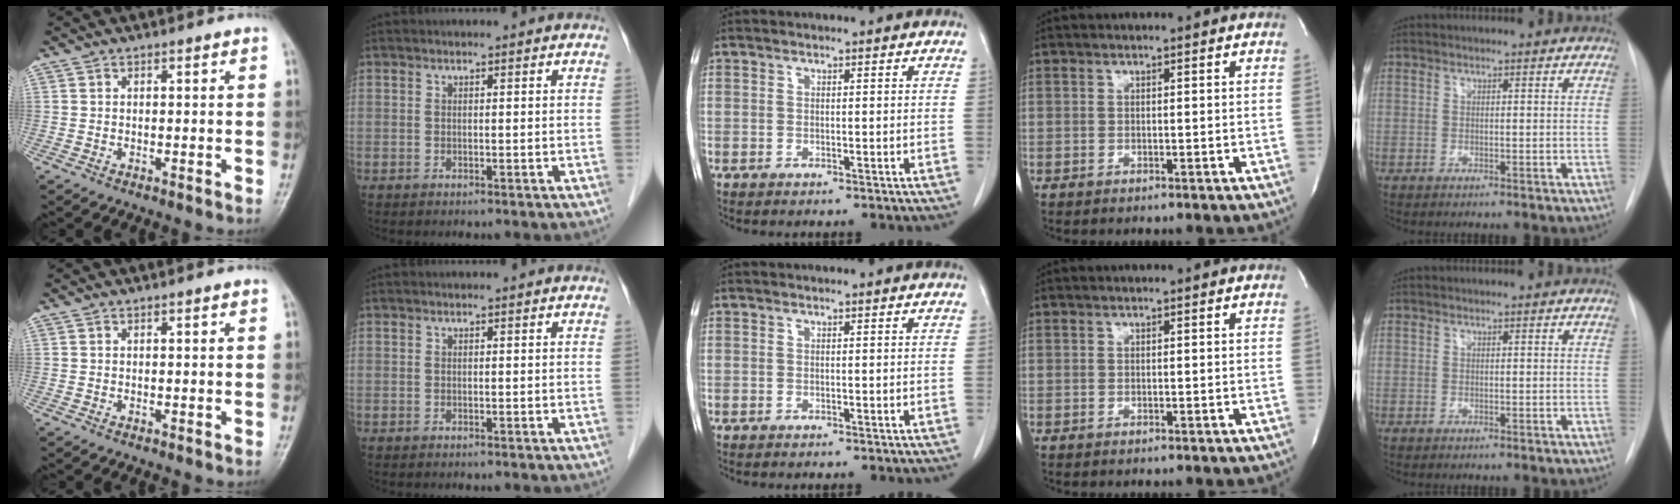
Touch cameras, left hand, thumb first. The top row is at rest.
{}